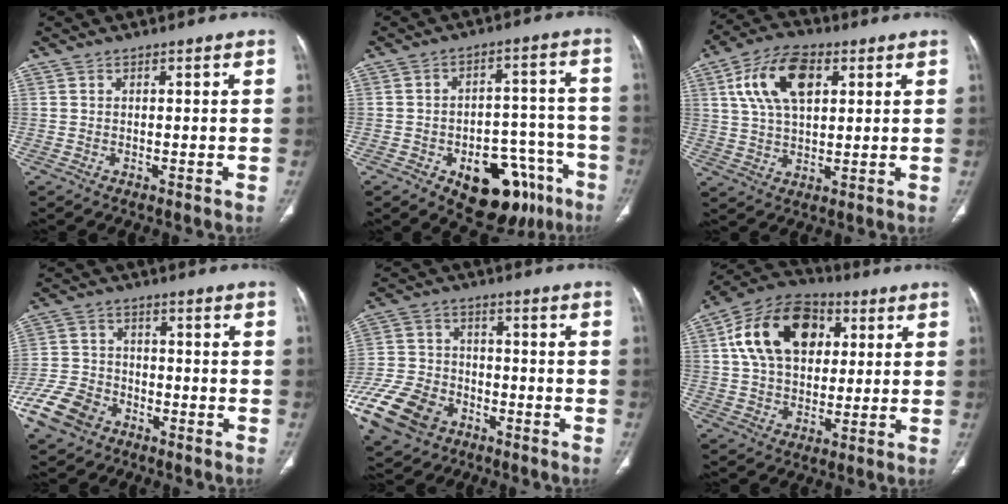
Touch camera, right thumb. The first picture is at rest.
{"total": 17.4, "force": [-9.1, 9.6, 11.2], "torque": [-0.096, 0.066, -0.116]}
{"total": 13.0, "force": [4.4, 7.2, 9.9], "torque": [-0.179, 0.002, 0.080]}
{"total": 10.4, "force": [-5.7, 7.4, 4.7], "torque": [-0.089, 0.023, -0.108]}
{"total": 17.6, "force": [-8.8, 12.3, 9.1], "torque": [-0.203, 0.026, -0.158]}
{"total": 18.4, "force": [5.0, 12.7, 12.3], "torque": [-0.195, 0.009, 0.080]}